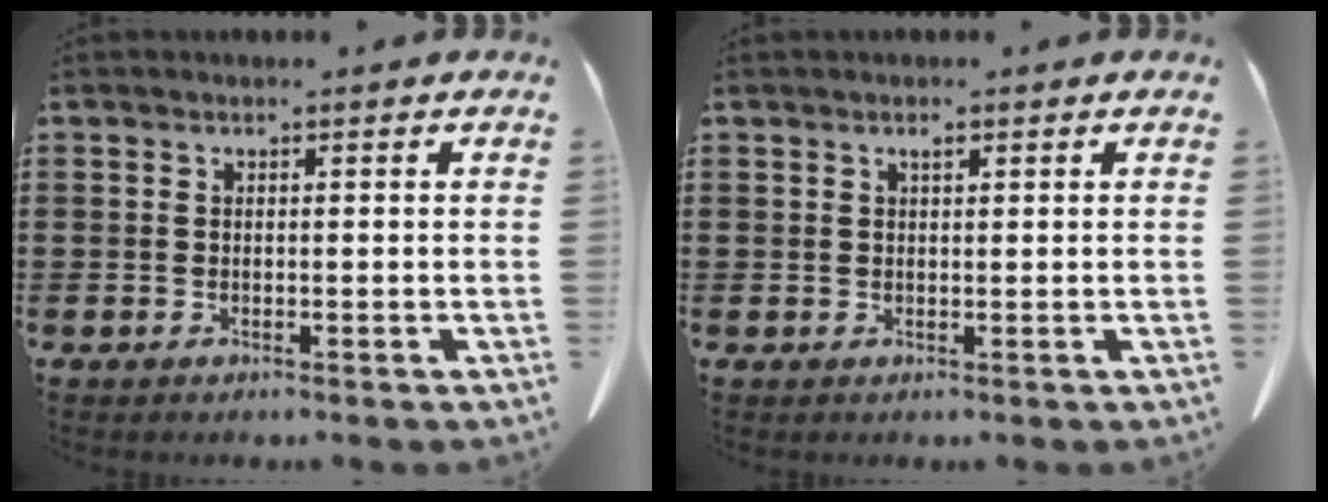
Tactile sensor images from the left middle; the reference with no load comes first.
{"total": 0.9, "force": [0.4, 0.3, 0.7], "torque": [-0.014, 0.003, 0.008]}